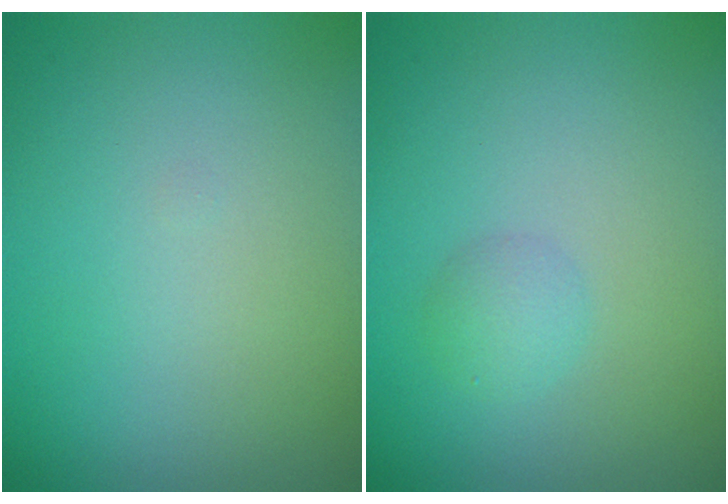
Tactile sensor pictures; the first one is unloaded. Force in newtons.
{"total": 1.4, "press": 1.4, "slide": 0.1}